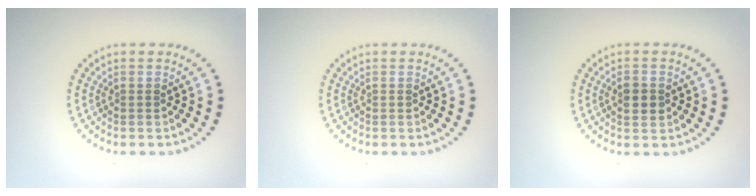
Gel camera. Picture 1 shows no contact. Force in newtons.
{"total": 0.0}
{"total": 1.9, "press": 1.9, "slide": 0.1}